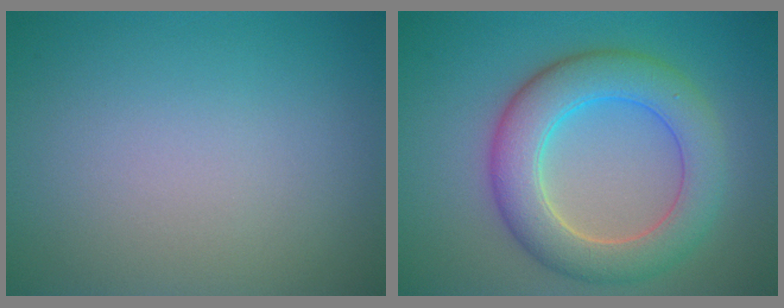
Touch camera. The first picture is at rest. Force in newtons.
{"total": 6.8, "press": 6.8, "slide": 0.2}